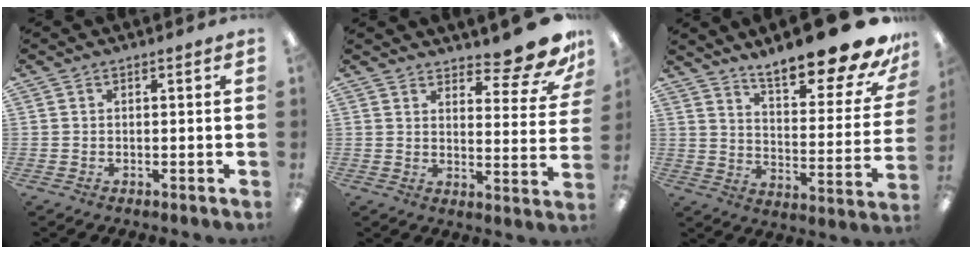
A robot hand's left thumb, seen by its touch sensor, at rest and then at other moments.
{"total": 11.4, "force": [9.6, 3.0, 5.2], "torque": [-0.059, -0.075, 0.168]}
{"total": 19.0, "force": [15.9, 4.2, 9.6], "torque": [-0.140, -0.120, 0.262]}